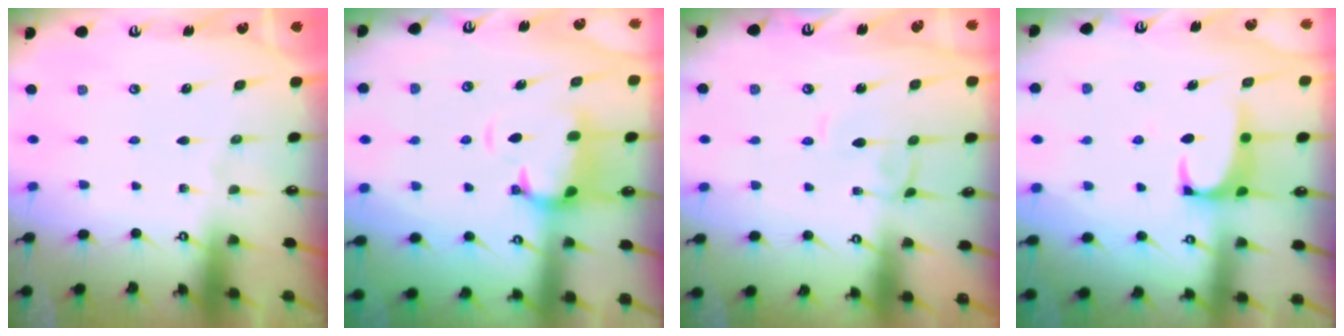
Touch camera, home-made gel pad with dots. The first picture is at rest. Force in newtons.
{"total": 2.2, "press": 1.6, "slide": 1.4}
{"total": 0.8, "press": 0.7, "slide": 0.3}
{"total": 1.2, "press": 1.1, "slide": 0.5}